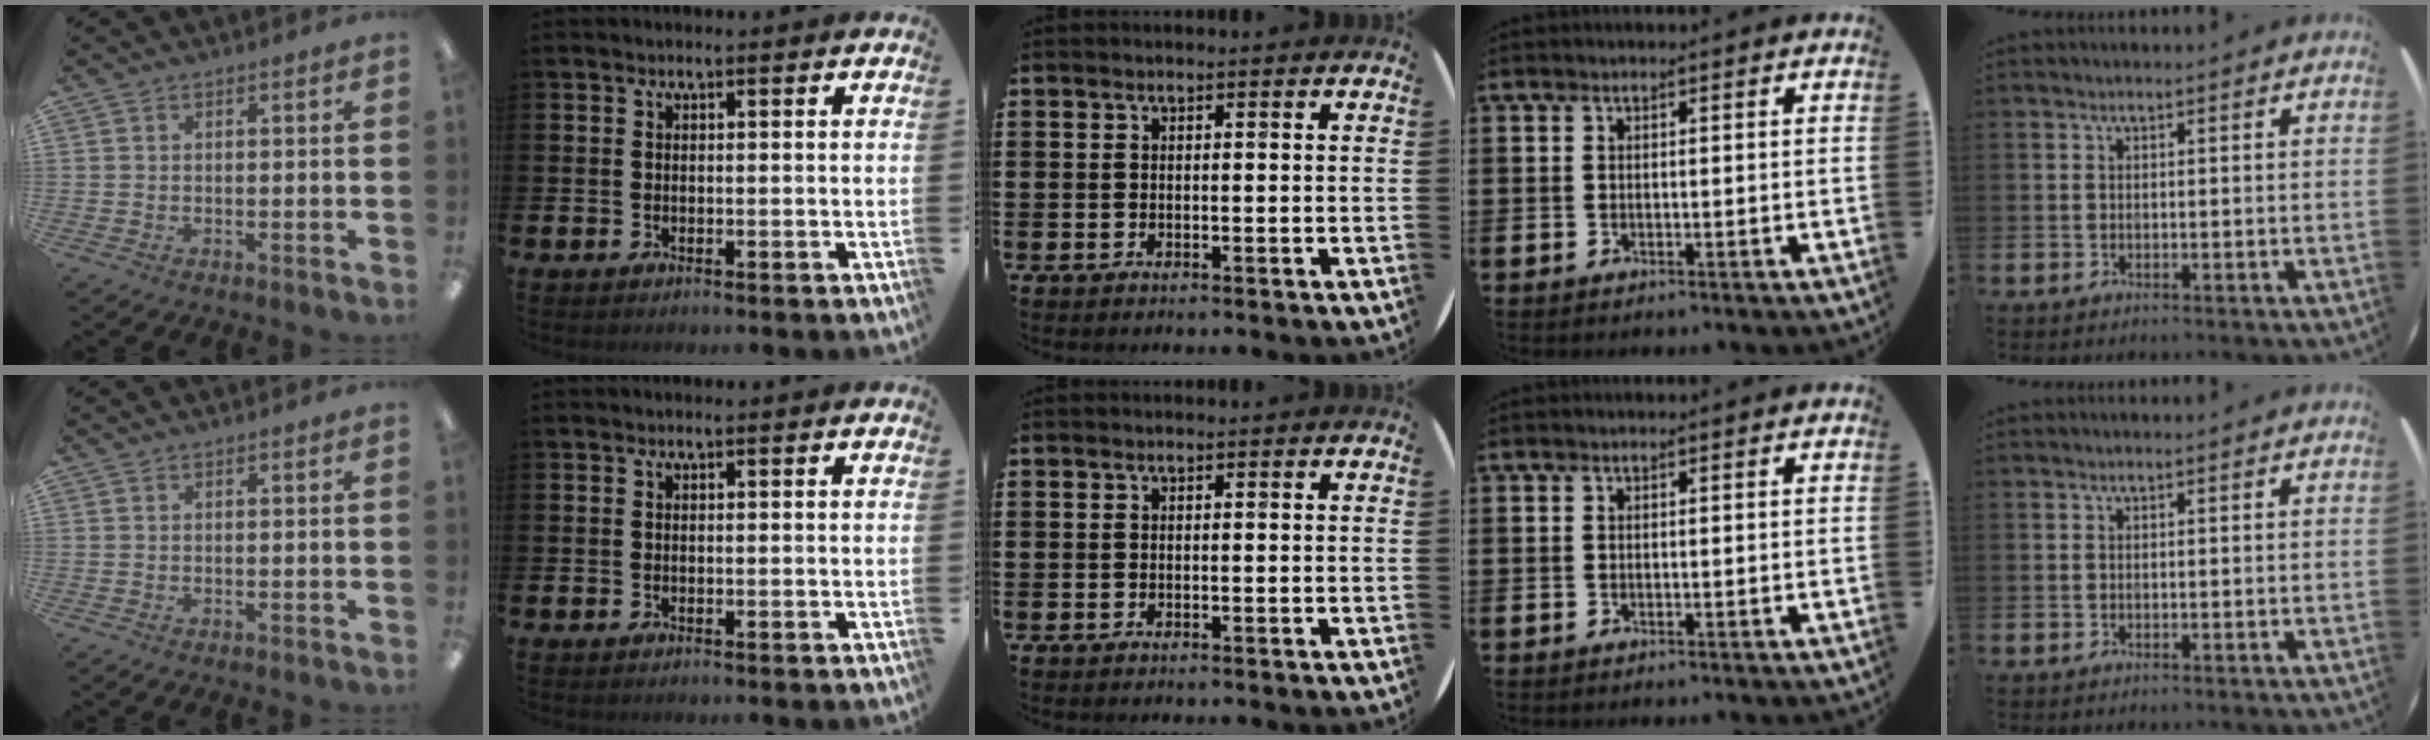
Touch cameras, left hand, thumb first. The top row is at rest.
{}